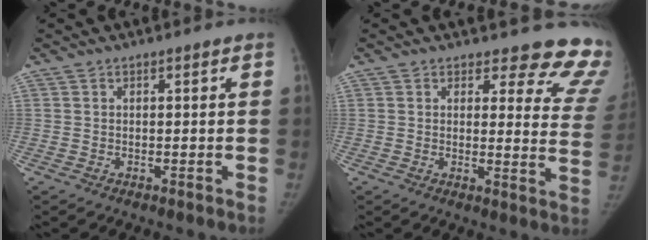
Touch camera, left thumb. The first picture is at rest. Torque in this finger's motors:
{"motor_torque": [0.17, -0.06, 0.60, -0.31, 0.01]}